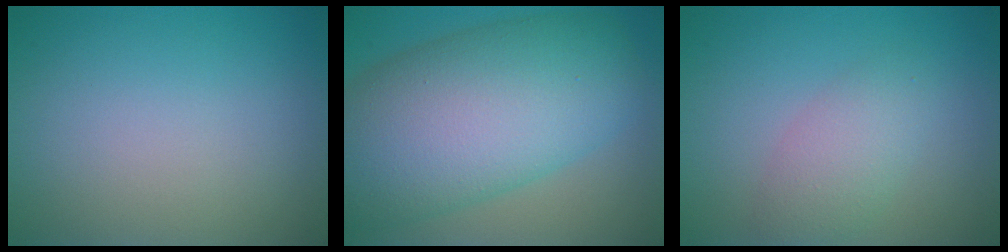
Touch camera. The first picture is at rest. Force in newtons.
{"total": 13.2, "press": 13.2, "slide": 0.2}
{"total": 3.0, "press": 3.0, "slide": 0.1}